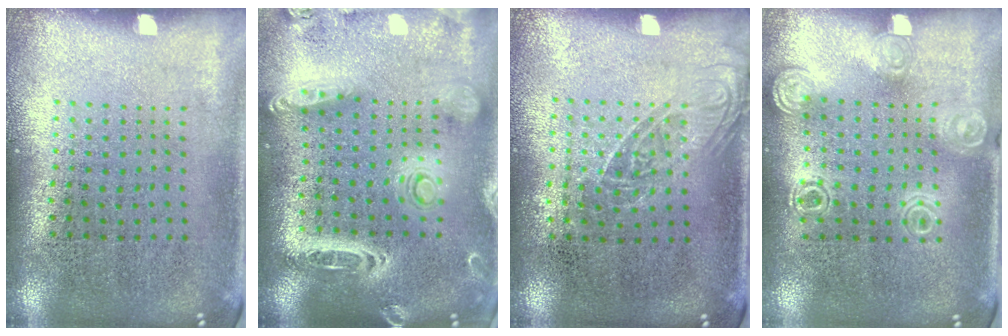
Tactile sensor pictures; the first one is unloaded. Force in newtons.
{"total": 2.5, "press": 2.2, "slide": 1.1}
{"total": 1.4, "press": 1.0, "slide": 0.9}
{"total": 1.3, "press": 1.2, "slide": 0.3}